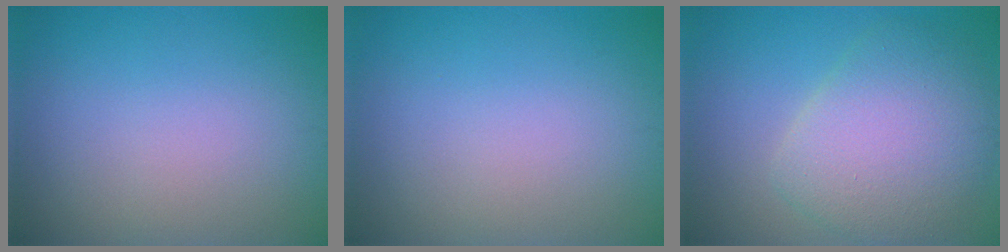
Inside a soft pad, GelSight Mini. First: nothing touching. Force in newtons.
{"total": 0.0}
{"total": 6.6, "press": 6.6, "slide": 0.2}